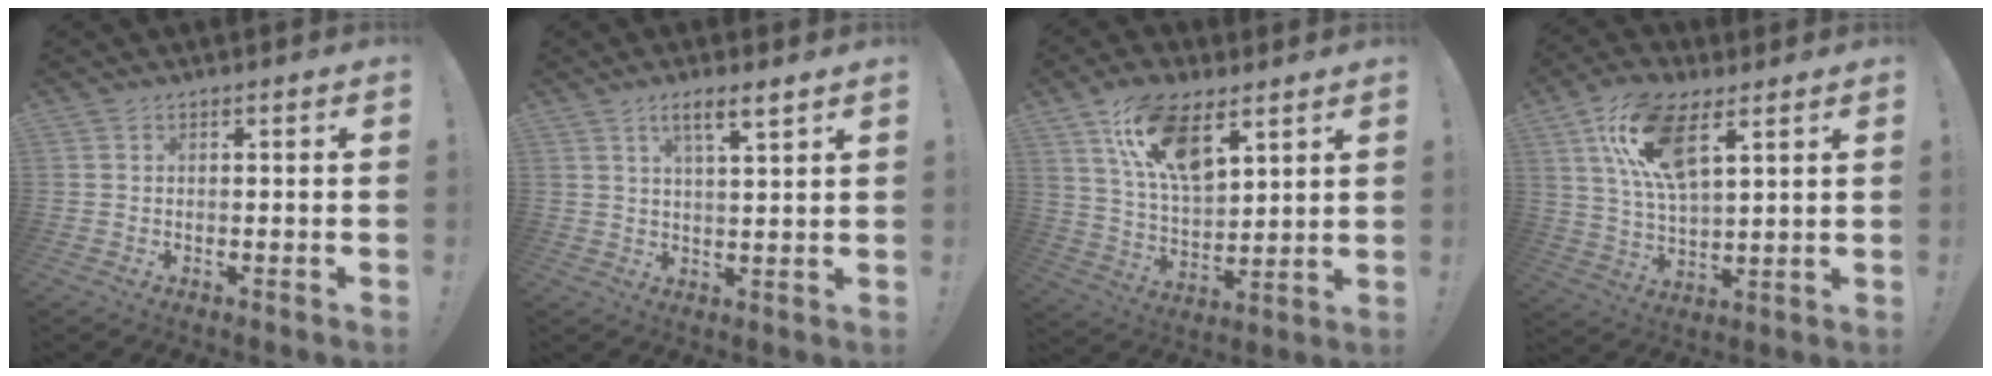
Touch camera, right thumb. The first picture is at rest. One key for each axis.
{"total": 5.7, "fx": 3.7, "fy": 0.4, "fz": 4.3, "tx": -0.075, "ty": -0.016, "tz": 0.059}
{"total": 15.7, "fx": 8.9, "fy": 7.4, "fz": 10.6, "tx": -0.195, "ty": -0.032, "tz": 0.163}
{"total": 16.0, "fx": 7.9, "fy": 6.6, "fz": 12.2, "tx": -0.243, "ty": -0.018, "tz": 0.140}